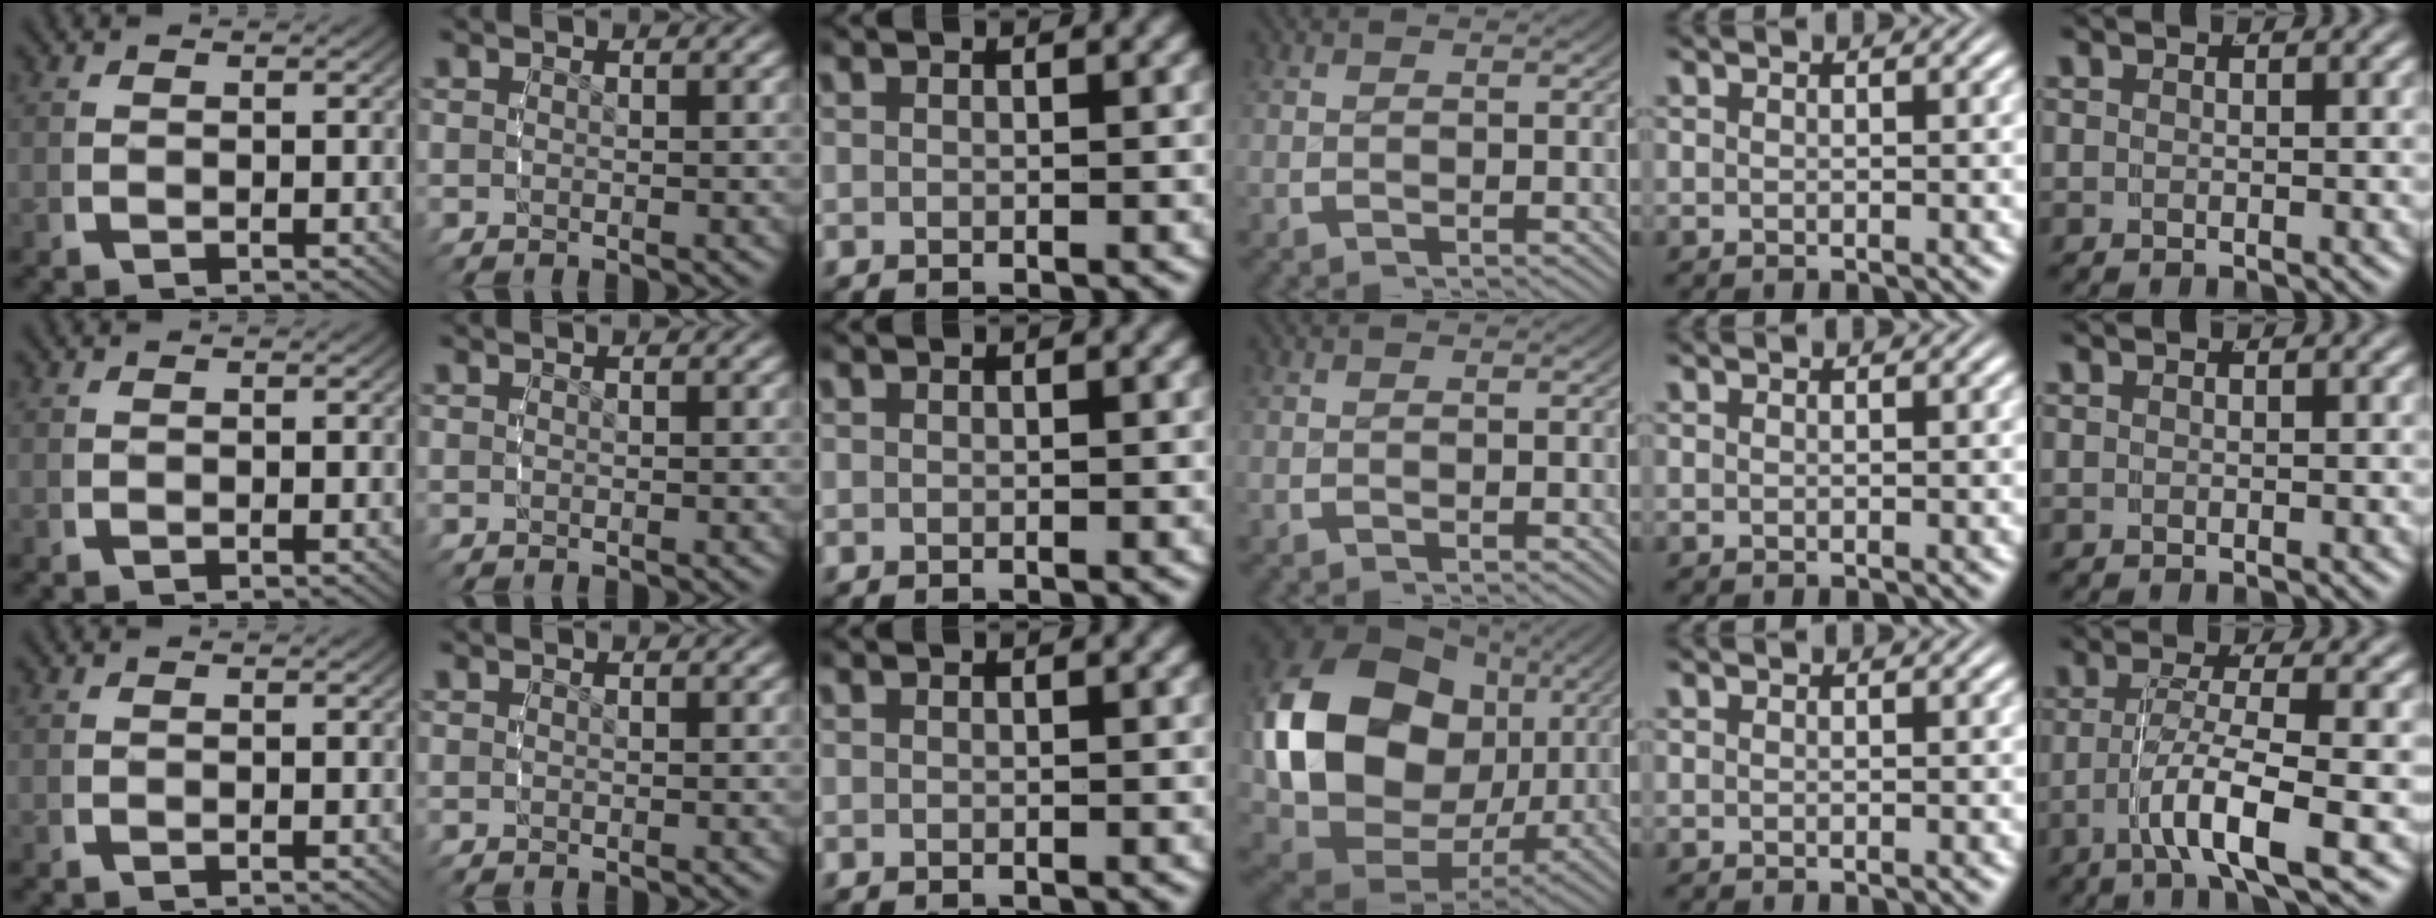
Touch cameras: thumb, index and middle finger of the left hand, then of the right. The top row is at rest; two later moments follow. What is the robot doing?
{"motion": "grasp_and_lifting", "object": "bowl"}